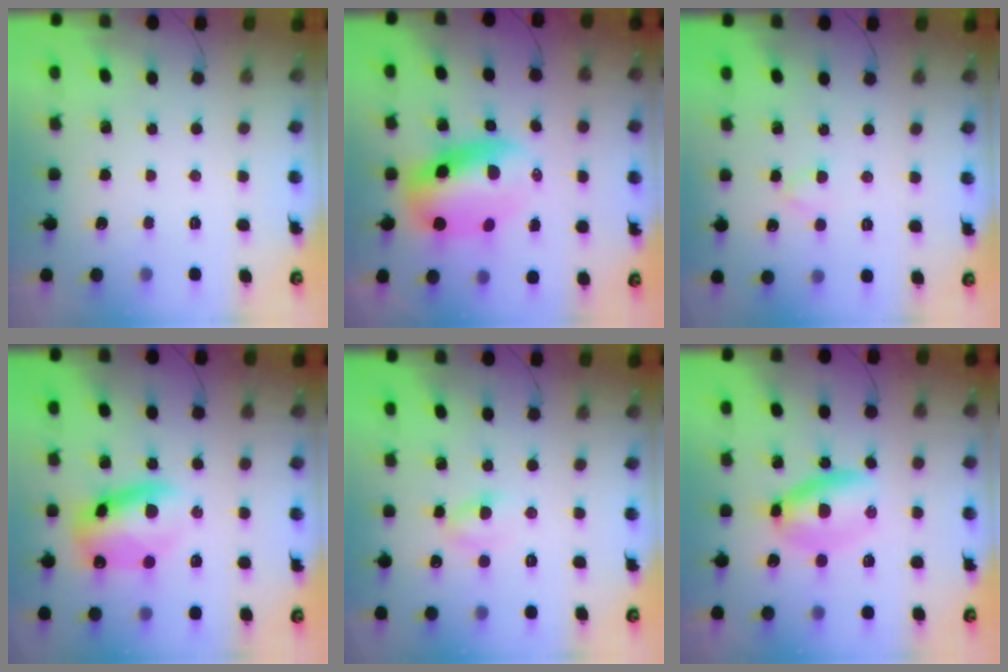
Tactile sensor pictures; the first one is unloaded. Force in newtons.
{"total": 10.6, "press": 10.2, "slide": 2.8}
{"total": 2.3, "press": 2.1, "slide": 0.9}
{"total": 11.1, "press": 10.8, "slide": 2.3}
{"total": 5.0, "press": 4.7, "slide": 1.8}
{"total": 6.3, "press": 6.1, "slide": 1.3}